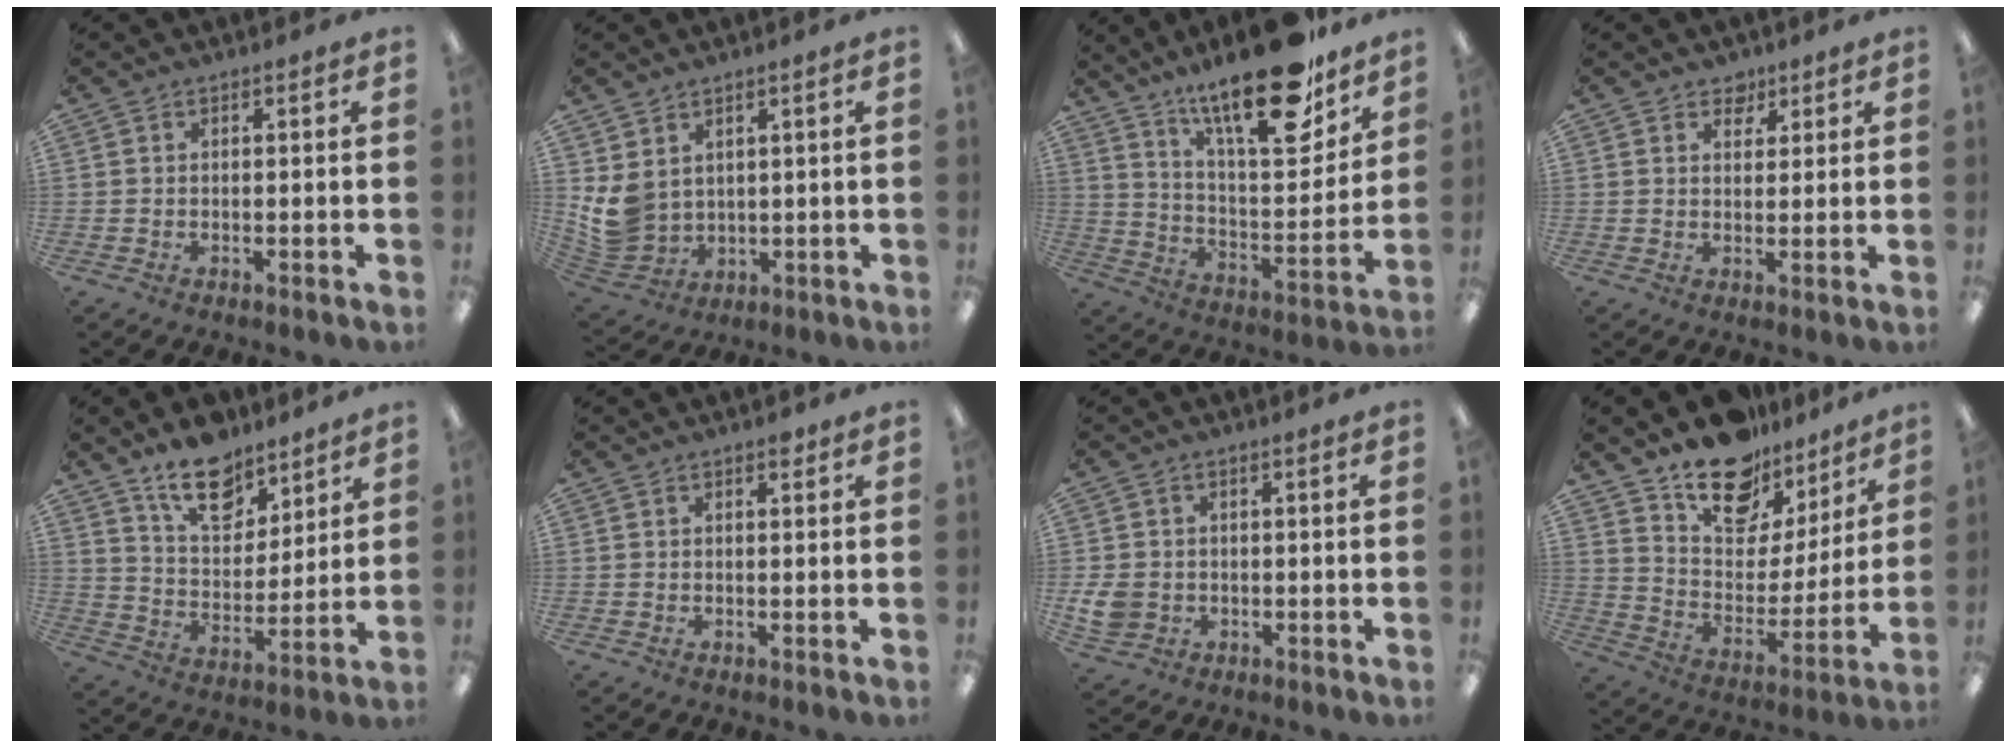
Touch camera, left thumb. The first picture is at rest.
{"total": 7.4, "force": [2.8, 6.0, 3.4], "torque": [-0.101, -0.016, 0.057]}
{"total": 23.0, "force": [17.2, 6.3, 14.0], "torque": [-0.213, -0.116, 0.282]}
{"total": 3.6, "force": [2.7, 2.4, 0.5], "torque": [0.005, -0.011, 0.045]}
{"total": 14.3, "force": [10.8, 7.2, 5.8], "torque": [-0.087, -0.063, 0.199]}
{"total": 1.2, "force": [0.8, 0.6, 0.7], "torque": [0.001, -0.005, 0.011]}
{"total": 5.1, "force": [-0.4, 4.6, 2.3], "torque": [-0.054, 0.000, -0.009]}
{"total": 17.8, "force": [13.3, 9.7, 6.8], "torque": [-0.107, -0.094, 0.238]}